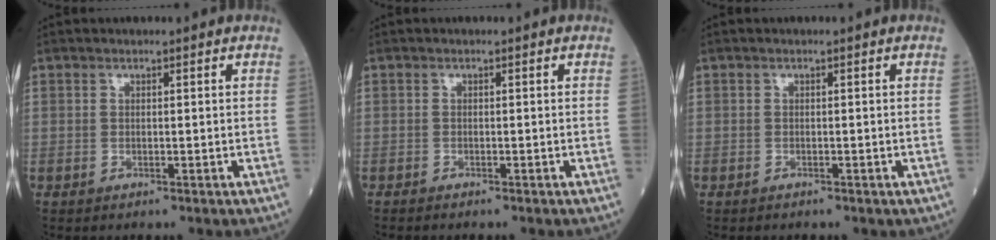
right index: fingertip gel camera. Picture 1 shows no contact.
{"total": 0.7, "force": [-0.7, 0.1, 0.2], "torque": [-0.006, -0.001, -0.014]}
{"total": 0.9, "force": [-0.7, 0.4, 0.3], "torque": [-0.011, 0.000, -0.008]}